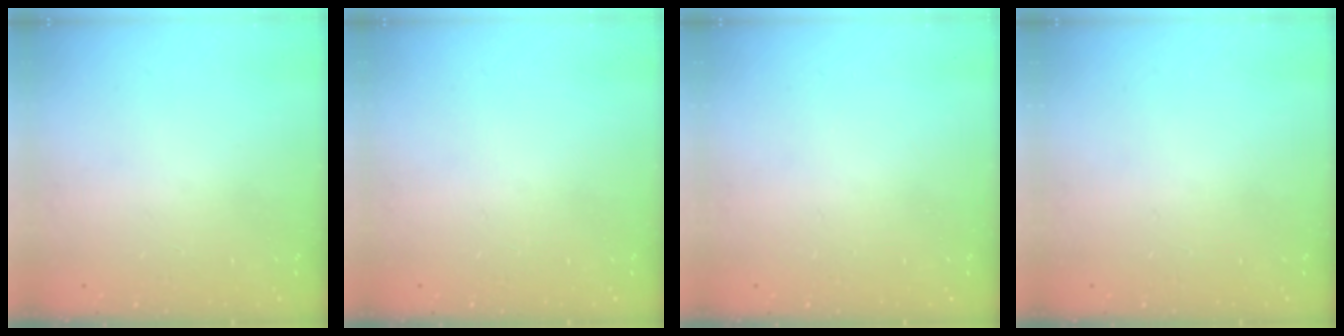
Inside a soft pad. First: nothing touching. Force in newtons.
{"total": 0.0}
{"total": 0.0}
{"total": 0.0}